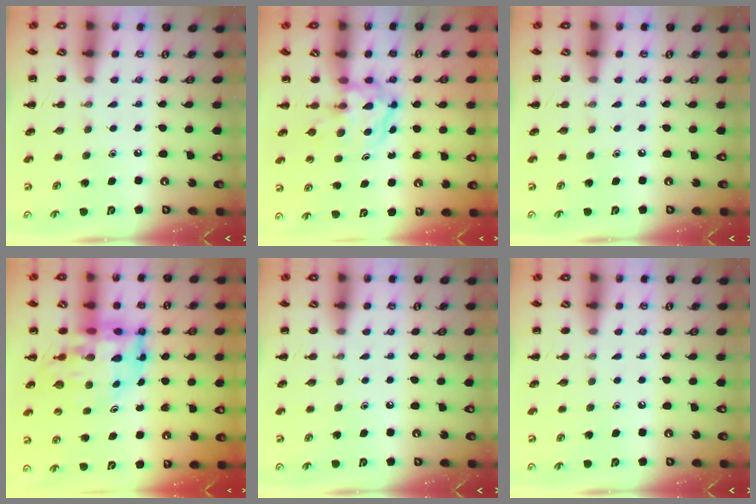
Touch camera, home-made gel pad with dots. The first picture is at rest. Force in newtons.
{"total": 3.8, "press": 3.8, "slide": 0.5}
{"total": 0.0}
{"total": 13.1, "press": 12.5, "slide": 4.1}
{"total": 0.0}
{"total": 0.0}